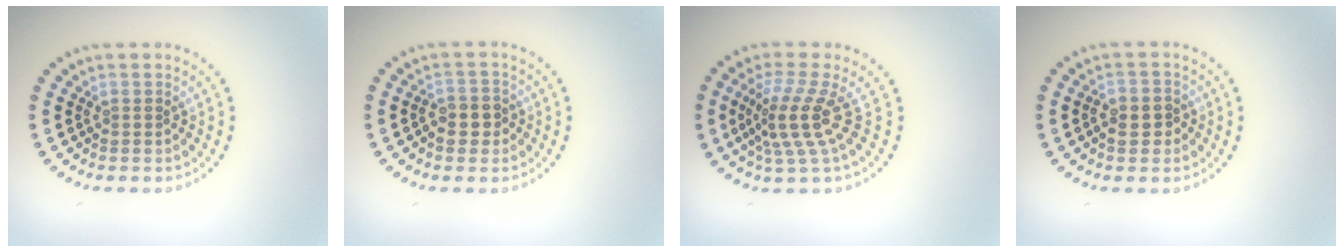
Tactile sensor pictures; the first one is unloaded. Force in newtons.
{"total": 2.4, "press": 2.4, "slide": 0.5}
{"total": 3.9, "press": 2.7, "slide": 2.7}
{"total": 1.9, "press": 1.9, "slide": 0.5}